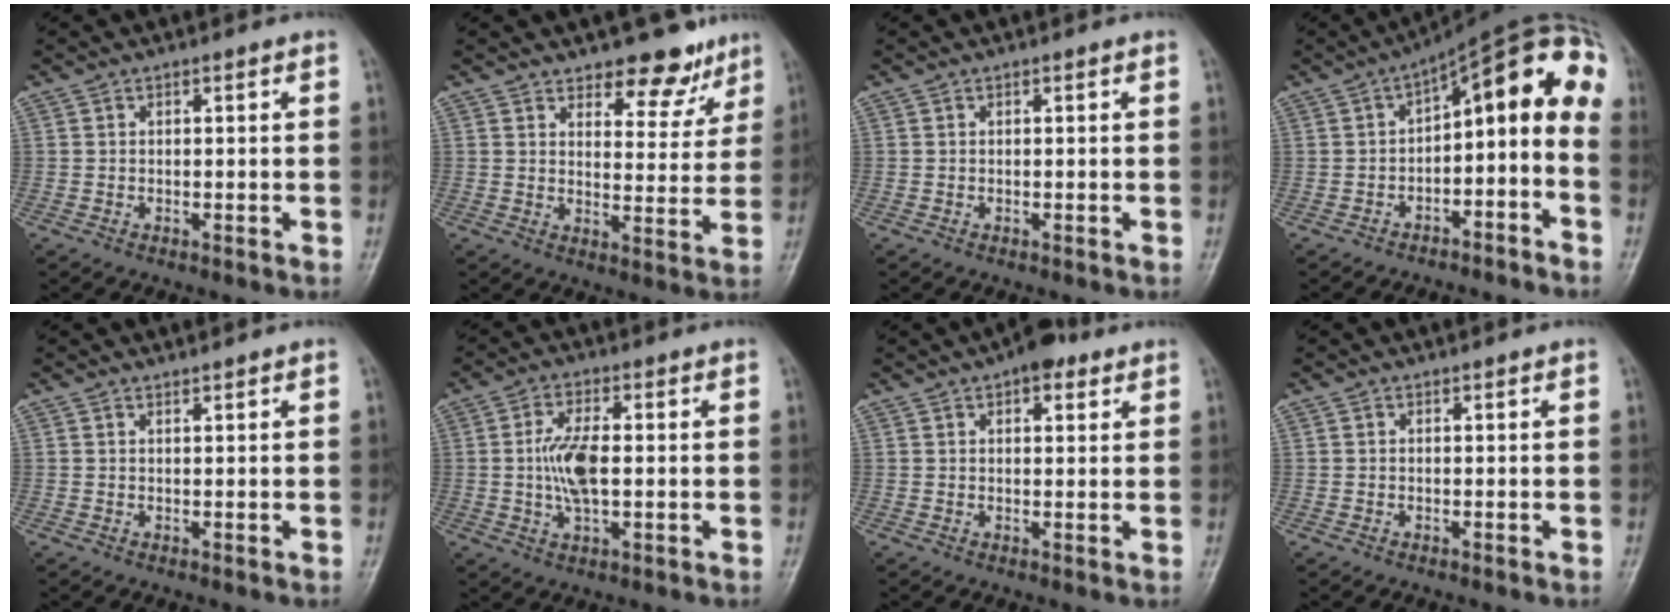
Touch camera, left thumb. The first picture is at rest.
{"total": 8.9, "force": [6.6, 4.3, 4.1], "torque": [-0.013, -0.042, 0.092]}
{"total": 0.0}
{"total": 14.6, "force": [-3.6, 6.8, 12.4], "torque": [-0.148, 0.096, -0.052]}
{"total": 0.7, "force": [0.6, -0.1, 0.2], "torque": [-0.005, -0.006, 0.013]}
{"total": 7.9, "force": [0.1, 3.7, 7.0], "torque": [-0.144, 0.002, 0.001]}
{"total": 6.1, "force": [3.5, 2.9, 4.1], "torque": [-0.033, -0.007, 0.043]}
{"total": 0.0}